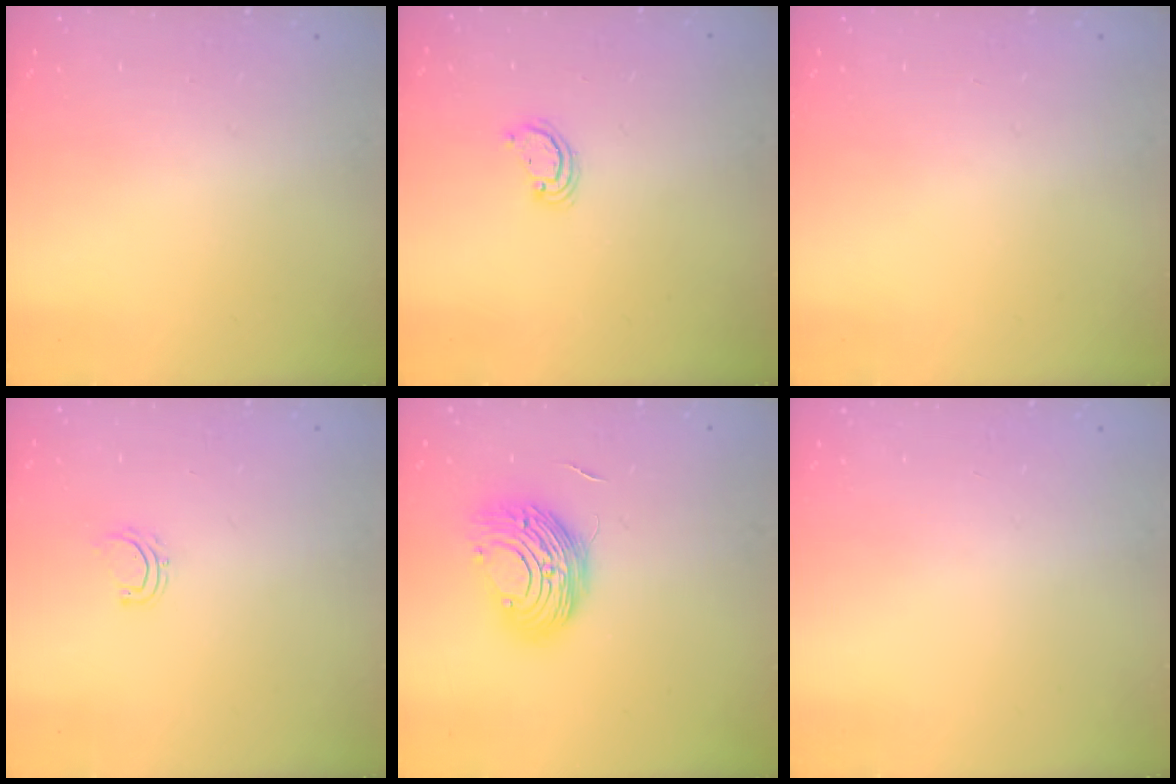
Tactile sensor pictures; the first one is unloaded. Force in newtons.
{"total": 2.6, "press": 2.6, "slide": 0.3}
{"total": 0.0}
{"total": 4.8, "press": 4.7, "slide": 0.7}
{"total": 11.4, "press": 11.3, "slide": 0.5}
{"total": 0.0}